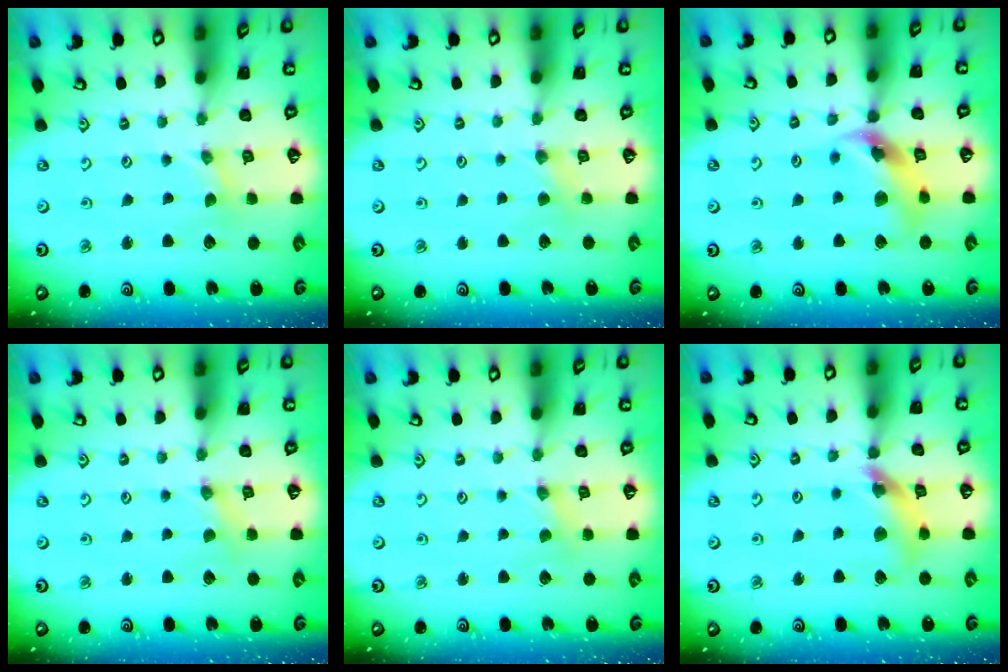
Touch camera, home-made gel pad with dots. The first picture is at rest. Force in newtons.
{"total": 2.7, "press": 2.7, "slide": 0.4}
{"total": 12.3, "press": 12.2, "slide": 1.7}
{"total": 2.9, "press": 2.9, "slide": 0.6}
{"total": 1.5, "press": 1.5, "slide": 0.4}
{"total": 12.4, "press": 12.3, "slide": 1.6}